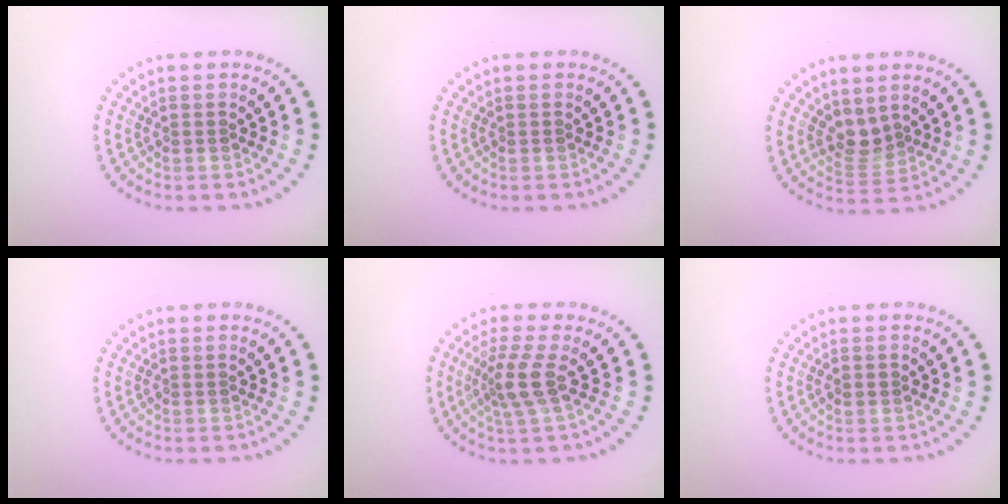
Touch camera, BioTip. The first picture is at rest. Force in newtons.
{"total": 0.0}
{"total": 2.2, "press": 1.7, "slide": 1.4}
{"total": 0.0}
{"total": 2.9, "press": 2.2, "slide": 1.9}
{"total": 0.8, "press": 0.8, "slide": 0.0}